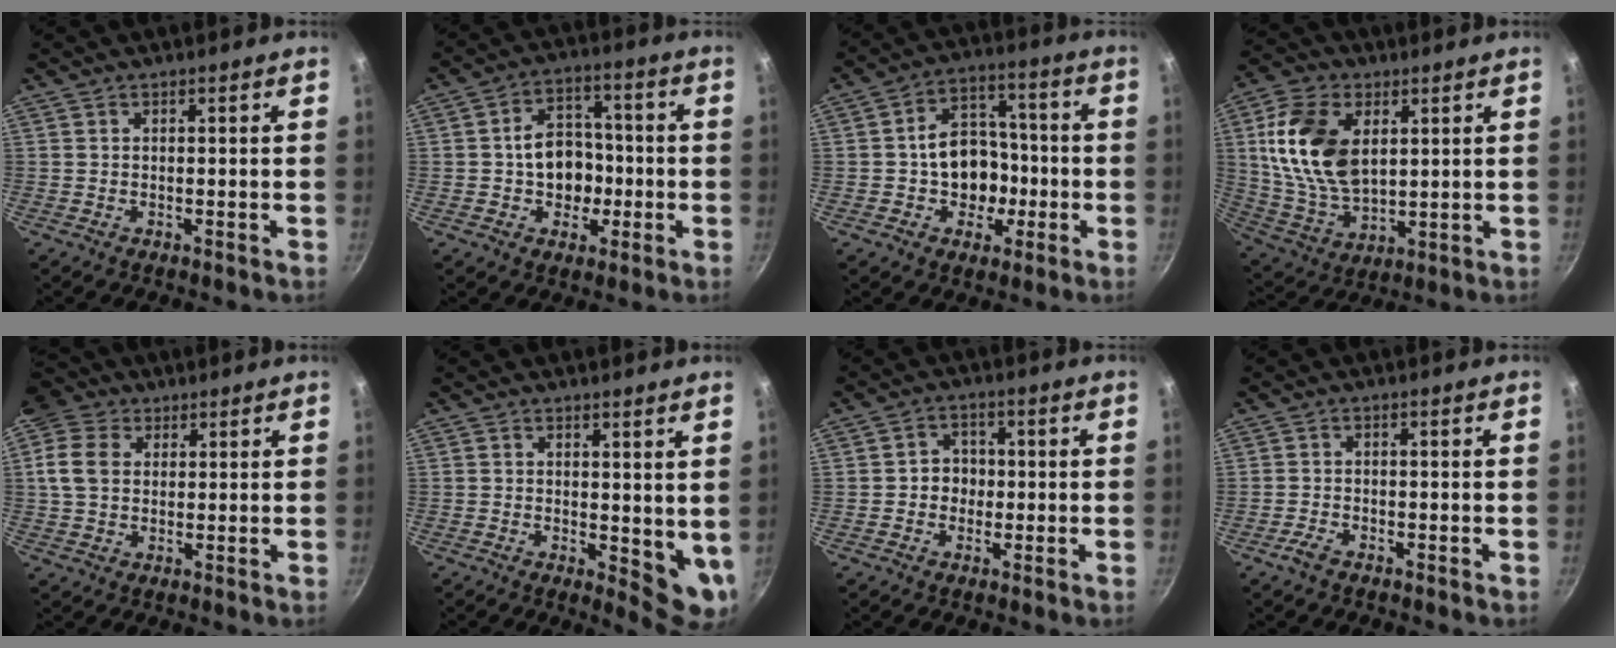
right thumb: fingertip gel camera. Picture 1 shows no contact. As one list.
[{"total": 10.3, "force": [-1.3, 8.1, 6.1], "torque": [-0.057, 0.023, -0.021]}, {"total": 11.9, "force": [-2.0, 9.6, 6.7], "torque": [-0.061, 0.036, -0.032]}, {"total": 17.3, "force": [4.1, 10.8, 12.8], "torque": [-0.228, -0.011, 0.087]}, {"total": 8.4, "force": [2.5, 6.5, 4.7], "torque": [-0.066, 0.003, 0.036]}, {"total": 6.9, "force": [1.7, 3.4, 5.8], "torque": [-0.066, -0.026, 0.025]}, {"total": 4.3, "force": [-0.5, 3.9, 1.8], "torque": [0.004, 0.010, -0.013]}, {"total": 2.3, "force": [-1.6, 0.9, 1.3], "torque": [-0.034, 0.014, -0.035]}]